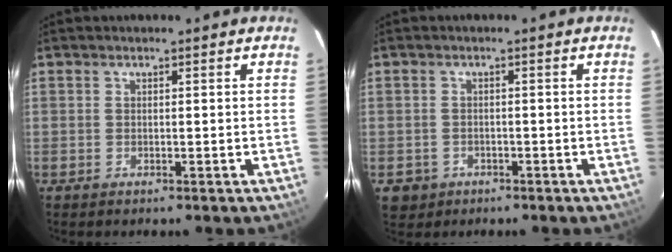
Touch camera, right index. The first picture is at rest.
{"total": 3.7, "force": [-1.5, 3.3, 0.8], "torque": [-0.031, 0.004, -0.016]}